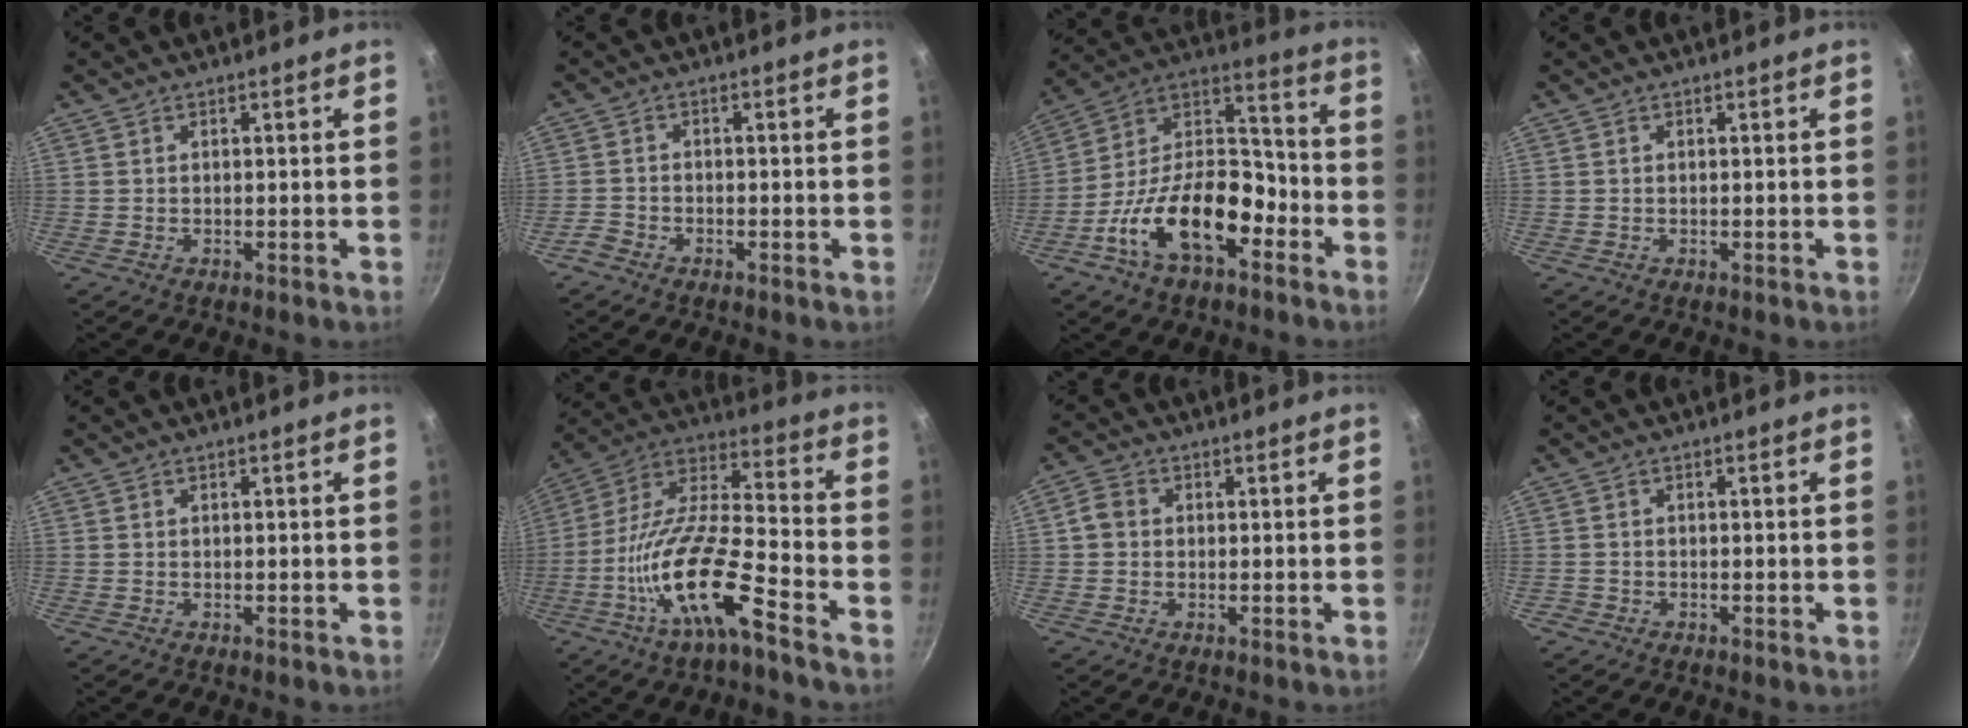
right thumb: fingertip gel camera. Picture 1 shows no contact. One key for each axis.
{"total": 2.3, "fx": -1.9, "fy": 1.1, "fz": 0.7, "tx": -0.026, "ty": 0.018, "tz": -0.039}
{"total": 18.4, "fx": -8.8, "fy": 9.2, "fz": 13.2, "tx": -0.194, "ty": 0.071, "tz": -0.168}
{"total": 0.0}
{"total": 0.0}
{"total": 17.2, "fx": -8.4, "fy": 4.2, "fz": 14.5, "tx": -0.270, "ty": 0.055, "tz": -0.174}
{"total": 2.2, "fx": 0.0, "fy": 2.0, "fz": 0.9, "tx": -0.014, "ty": 0.006, "tz": -0.008}
{"total": 0.7, "fx": -0.5, "fy": 0.4, "fz": 0.0, "tx": -0.005, "ty": 0.007, "tz": -0.009}